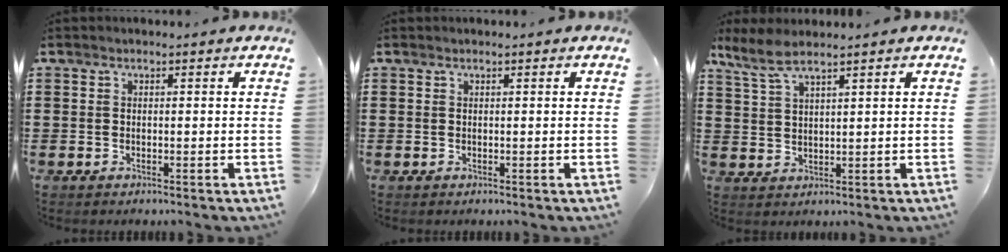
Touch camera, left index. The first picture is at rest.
{"total": 0.0}
{"total": 4.3, "force": [3.4, 0.5, 2.7], "torque": [-0.061, -0.001, 0.062]}